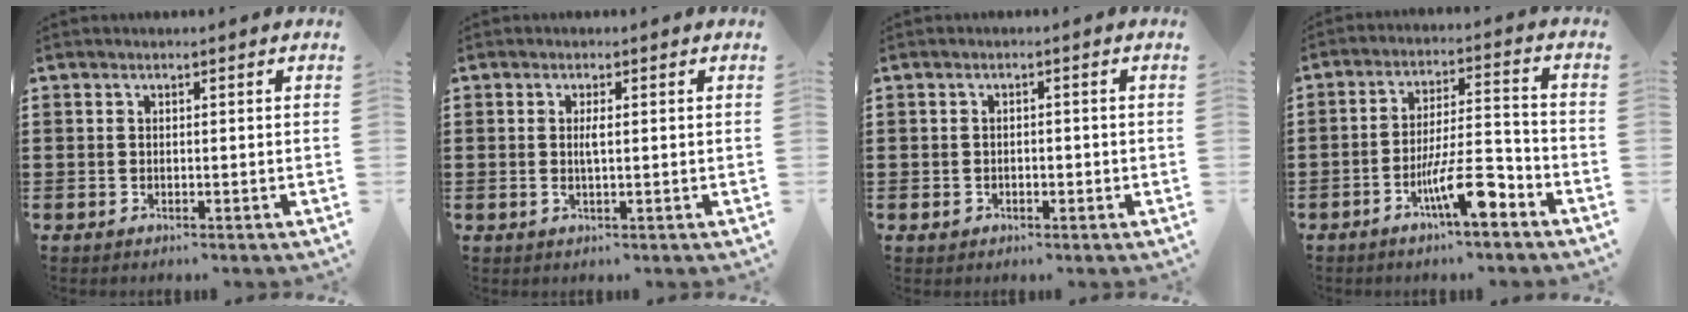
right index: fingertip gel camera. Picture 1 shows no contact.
{"total": 1.6, "force": [0.1, 0.1, 1.6], "torque": [-0.032, -0.003, 0.001]}
{"total": 1.2, "force": [-0.5, 1.0, 0.4], "torque": [-0.012, 0.003, -0.013]}
{"total": 10.6, "force": [-5.5, 2.4, 8.7], "torque": [-0.154, 0.010, -0.094]}